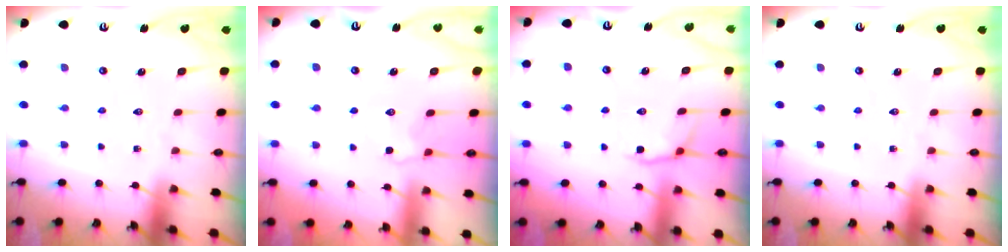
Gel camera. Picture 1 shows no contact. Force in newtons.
{"total": 2.8, "press": 2.6, "slide": 1.1}
{"total": 2.8, "press": 2.0, "slide": 2.0}
{"total": 0.0}